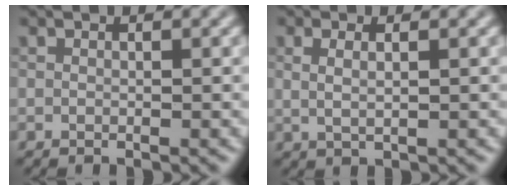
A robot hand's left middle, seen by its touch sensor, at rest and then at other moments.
{"total": 1.9, "force": [0.8, 0.8, 1.6], "torque": [-0.021, -0.005, 0.011]}